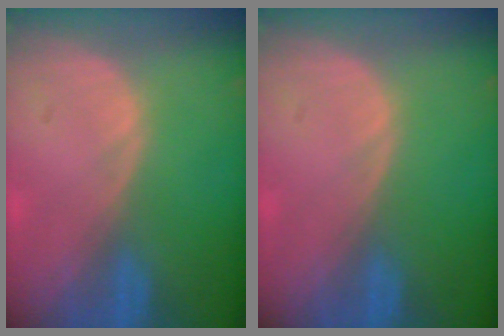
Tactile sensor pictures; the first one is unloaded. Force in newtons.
{"total": 0.0}